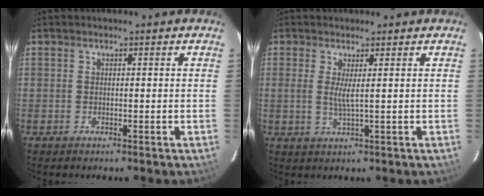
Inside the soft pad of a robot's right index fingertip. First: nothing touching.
{"total": 2.7, "force": [0.5, -0.1, 2.7], "torque": [-0.052, -0.007, 0.008]}